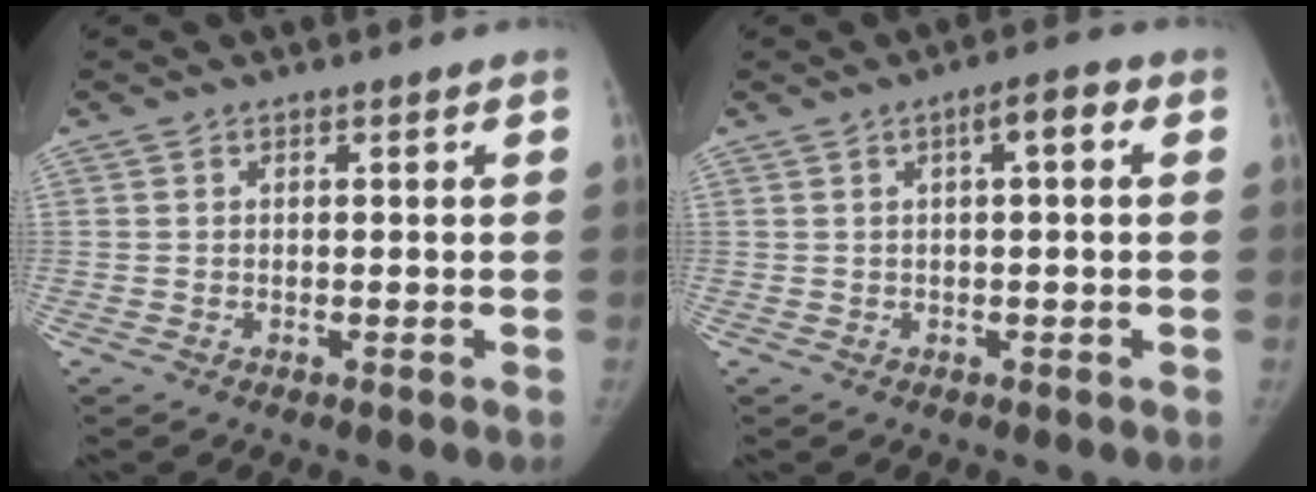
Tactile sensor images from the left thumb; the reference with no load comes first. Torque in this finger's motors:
{"motor_torque": [-0.25, 0.14, 0.20, 0.69, 0.01]}